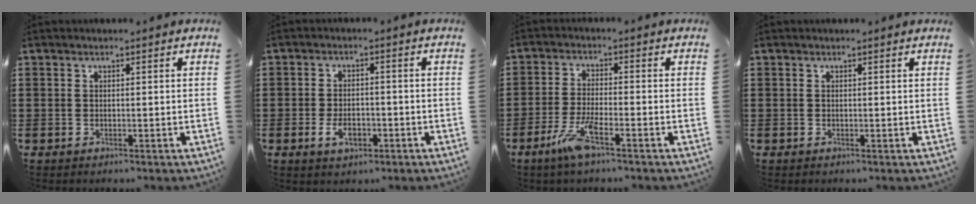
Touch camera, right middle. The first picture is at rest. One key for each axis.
{"total": 4.1, "fx": -1.7, "fy": 2.1, "fz": 3.1, "tx": -0.052, "ty": -0.003, "tz": -0.033}
{"total": 6.0, "fx": -3.4, "fy": 0.8, "fz": 4.9, "tx": -0.112, "ty": -0.014, "tz": -0.065}
{"total": 0.0}